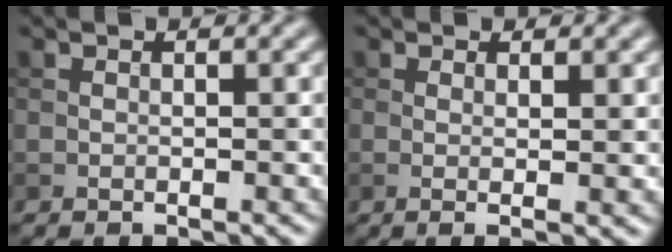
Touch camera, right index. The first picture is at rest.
{"total": 2.4, "force": [0.3, 0.5, 2.4], "torque": [-0.034, -0.004, 0.003]}